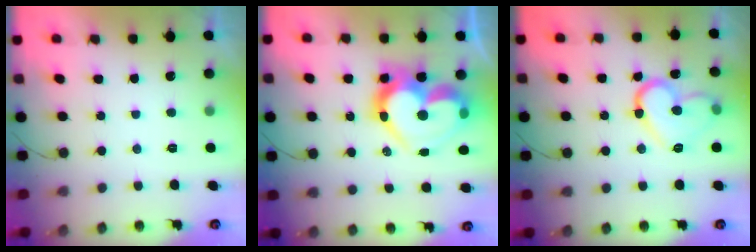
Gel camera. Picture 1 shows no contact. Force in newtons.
{"total": 20.0, "press": 20.0, "slide": 1.5}
{"total": 13.9, "press": 13.8, "slide": 1.2}